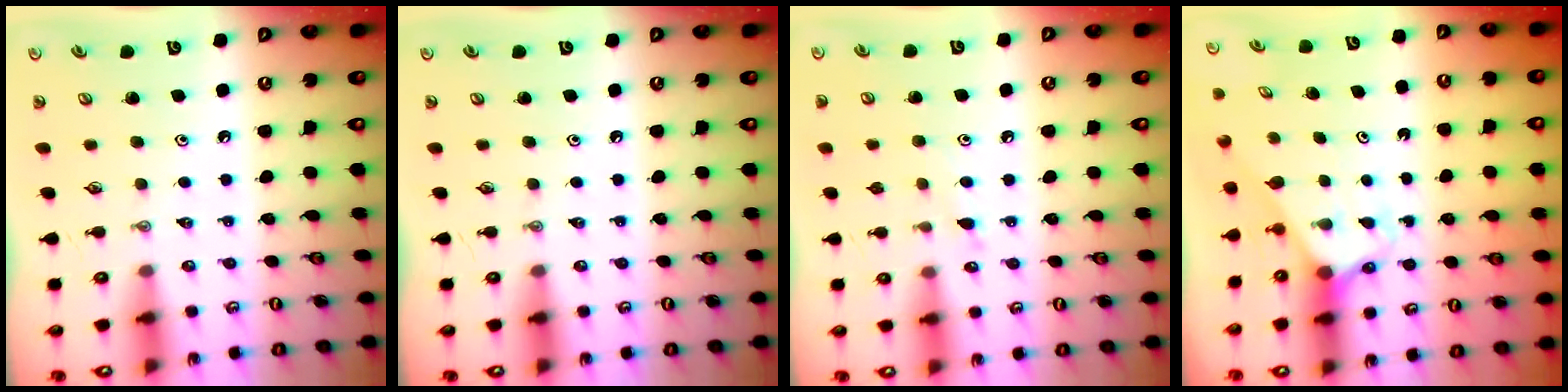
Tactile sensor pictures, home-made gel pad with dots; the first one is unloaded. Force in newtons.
{"total": 0.0}
{"total": 8.3, "press": 8.3, "slide": 0.5}
{"total": 2.5, "press": 2.5, "slide": 0.2}